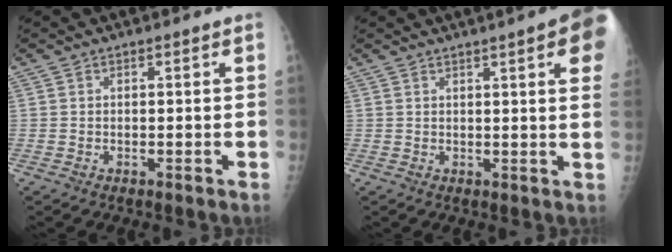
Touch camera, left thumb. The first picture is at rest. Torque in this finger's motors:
{"motor_torque": [2.59, 2.45, 1.75, -0.87, 0.25]}